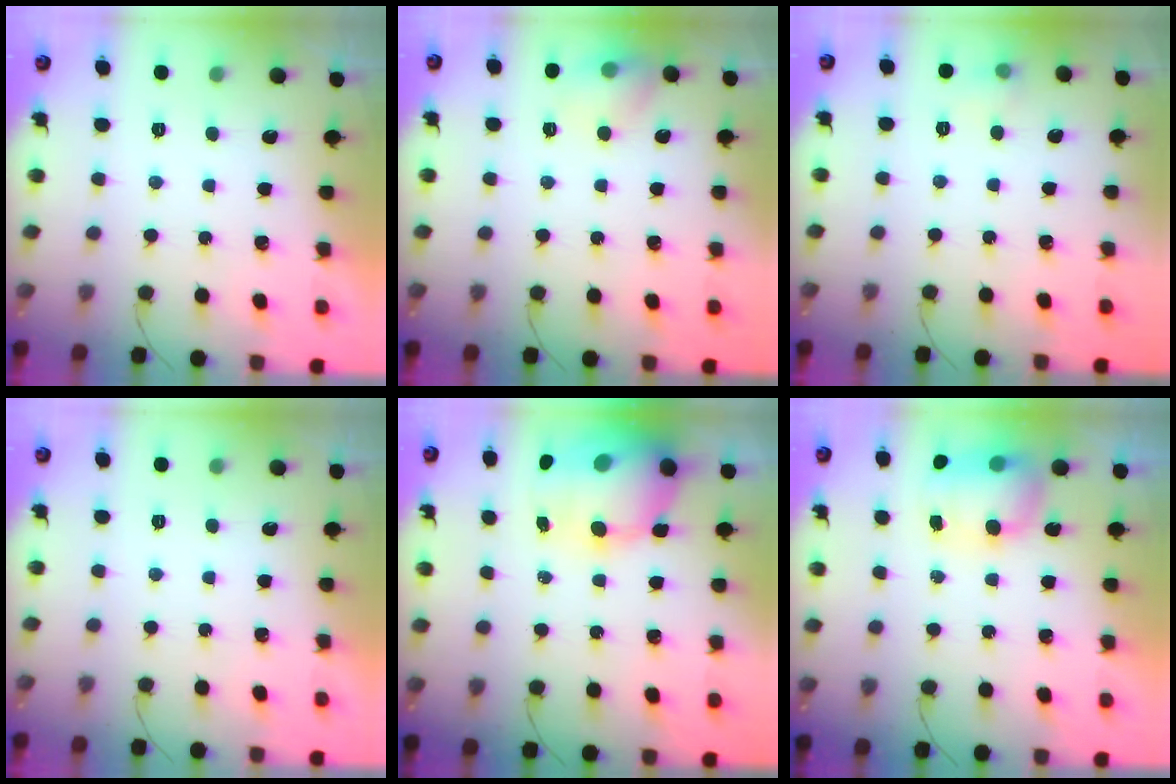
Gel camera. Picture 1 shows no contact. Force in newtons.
{"total": 9.2, "press": 9.1, "slide": 1.4}
{"total": 8.1, "press": 4.3, "slide": 6.9}
{"total": 0.0}
{"total": 14.1, "press": 13.7, "slide": 3.6}
{"total": 11.8, "press": 9.3, "slide": 7.3}